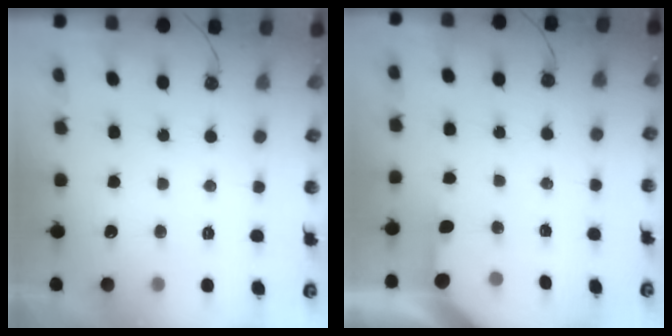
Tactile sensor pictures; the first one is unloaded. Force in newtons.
{"total": 2.6, "press": 2.5, "slide": 0.3}